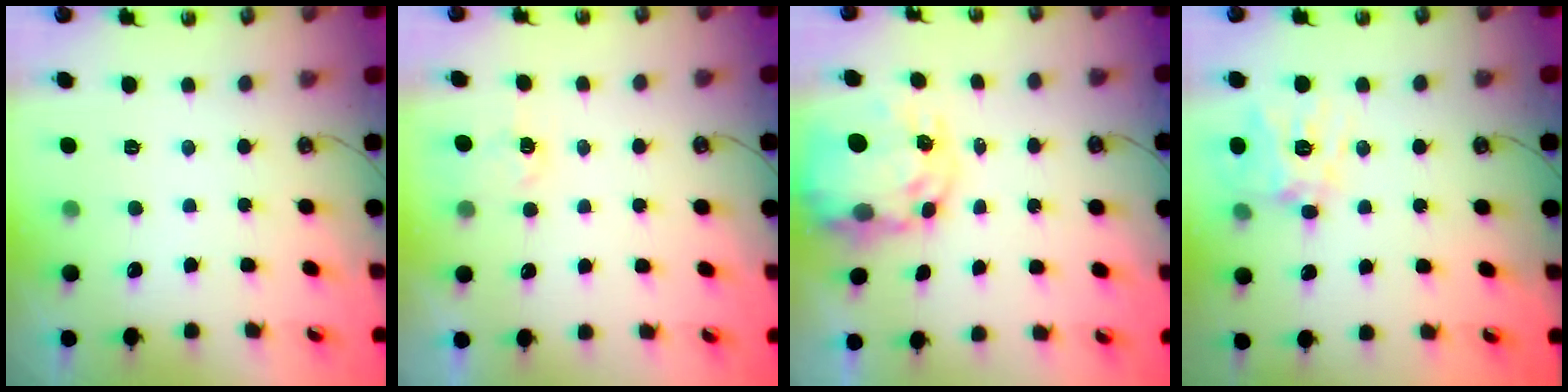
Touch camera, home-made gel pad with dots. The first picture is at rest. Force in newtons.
{"total": 2.9, "press": 2.9, "slide": 0.4}
{"total": 8.4, "press": 8.3, "slide": 0.8}
{"total": 13.3, "press": 13.3, "slide": 1.2}